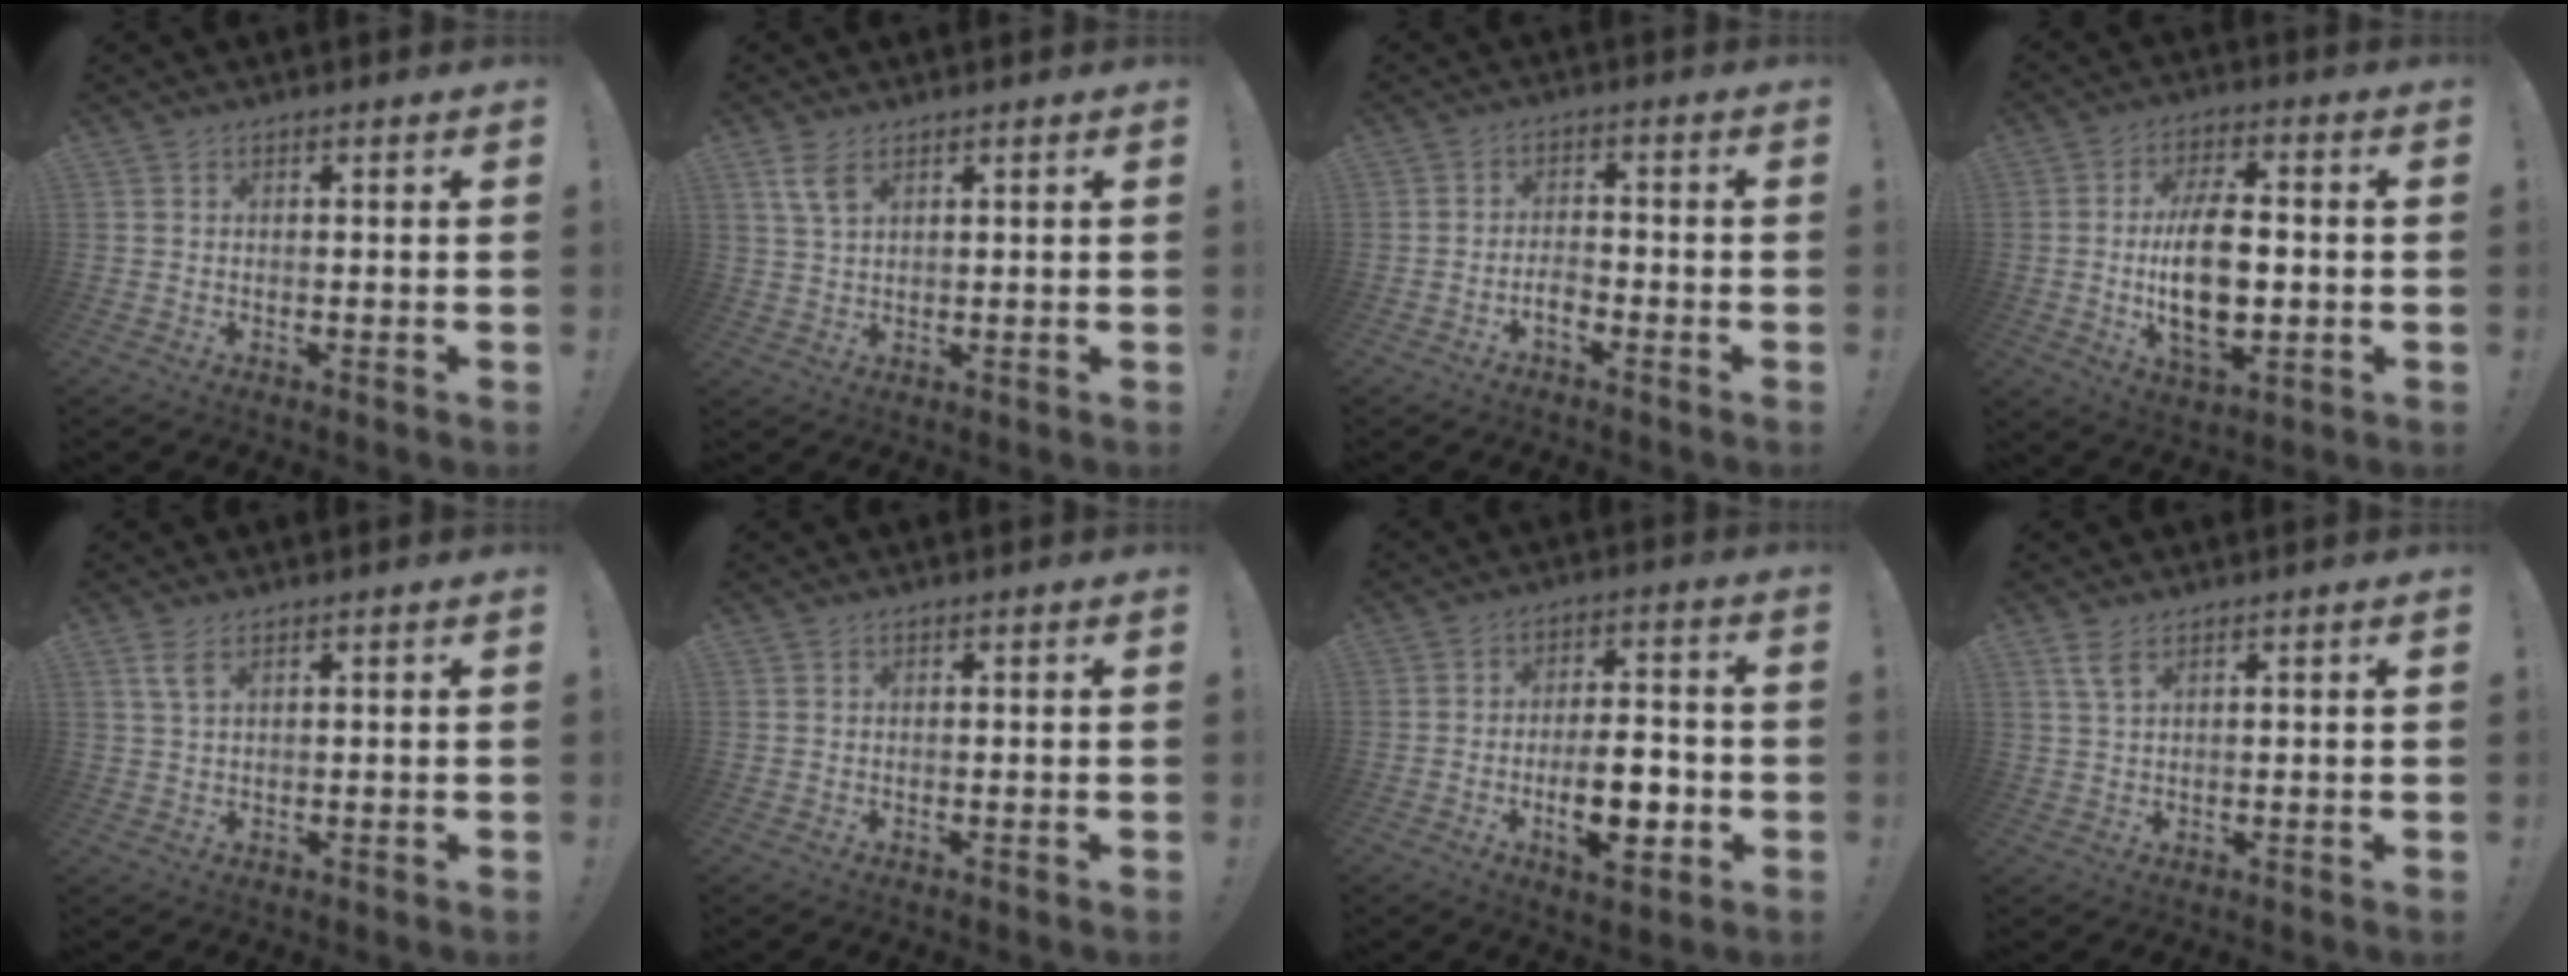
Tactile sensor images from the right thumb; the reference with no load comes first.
{"total": 5.3, "force": [3.2, 2.0, 3.8], "torque": [-0.069, -0.013, 0.060]}
{"total": 3.7, "force": [-2.4, 1.6, 2.3], "torque": [-0.044, 0.010, -0.042]}
{"total": 15.9, "force": [-1.1, 8.0, 13.7], "torque": [-0.249, -0.007, -0.025]}
{"total": 3.6, "force": [1.8, 0.9, 2.9], "torque": [-0.060, -0.002, 0.034]}
{"total": 0.0}
{"total": 12.6, "force": [-4.0, 5.6, 10.6], "torque": [-0.168, 0.011, -0.067]}
{"total": 3.7, "force": [2.1, 0.9, 2.9], "torque": [-0.060, -0.002, 0.039]}